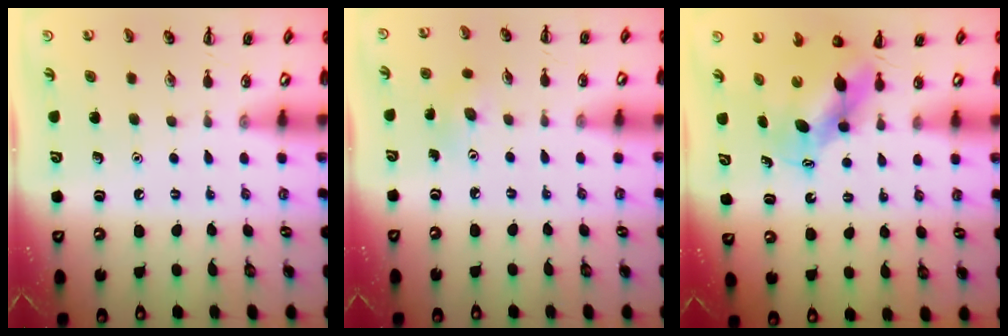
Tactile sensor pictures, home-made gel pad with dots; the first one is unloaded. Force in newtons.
{"total": 4.6, "press": 4.4, "slide": 1.2}
{"total": 7.2, "press": 7.1, "slide": 1.4}